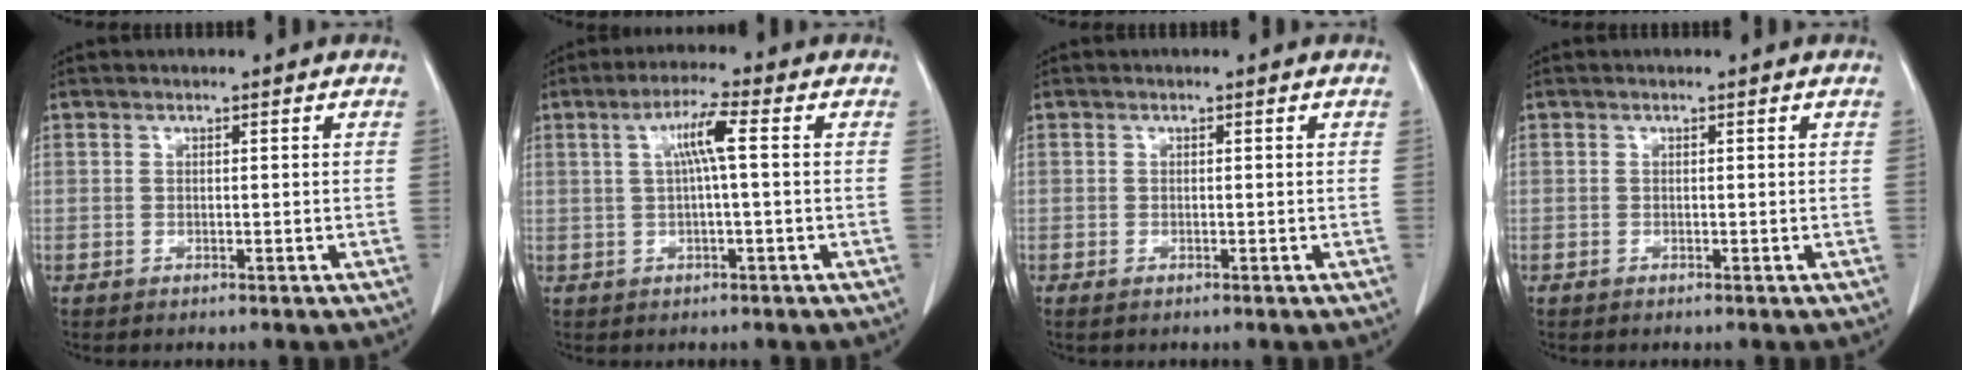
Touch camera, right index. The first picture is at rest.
{"total": 5.5, "force": [1.0, 0.5, 5.3], "torque": [-0.103, 0.015, 0.020]}
{"total": 1.0, "force": [-0.4, 0.6, 0.7], "torque": [-0.019, -0.001, -0.003]}
{"total": 0.0}